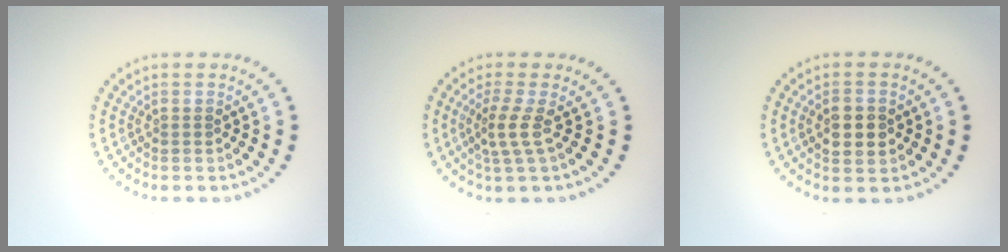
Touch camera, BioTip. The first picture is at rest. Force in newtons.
{"total": 2.4, "press": 1.5, "slide": 1.9}
{"total": 2.9, "press": 2.9, "slide": 0.2}